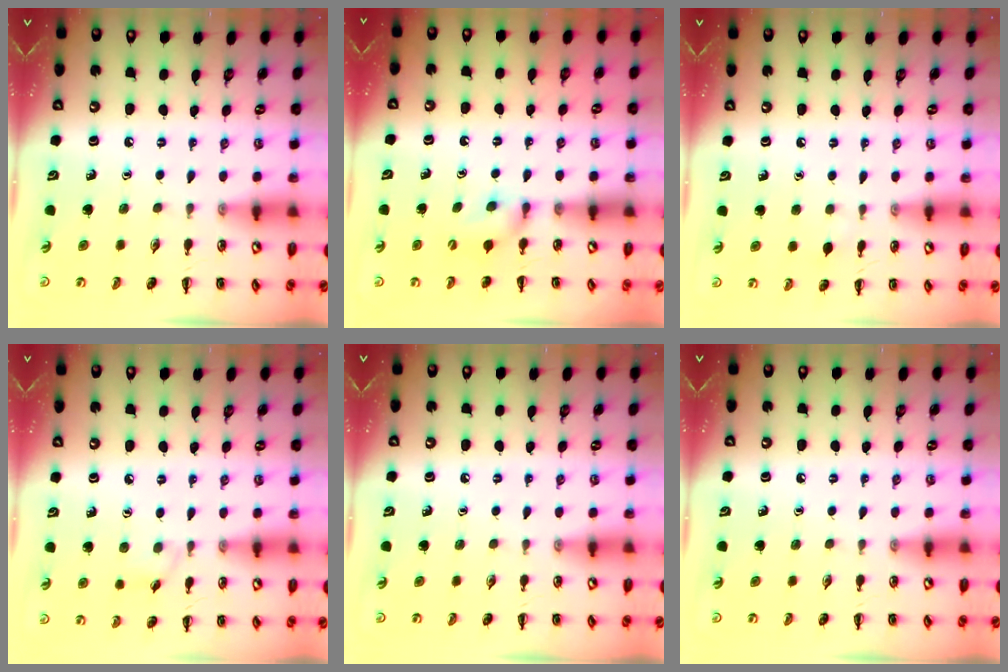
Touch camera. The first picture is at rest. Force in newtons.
{"total": 6.6, "press": 6.3, "slide": 1.8}
{"total": 3.0, "press": 2.7, "slide": 1.2}
{"total": 3.1, "press": 2.9, "slide": 1.1}
{"total": 0.0}
{"total": 0.0}